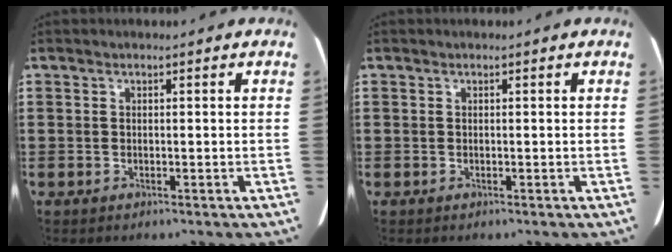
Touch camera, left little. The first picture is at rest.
{"total": 0.0}